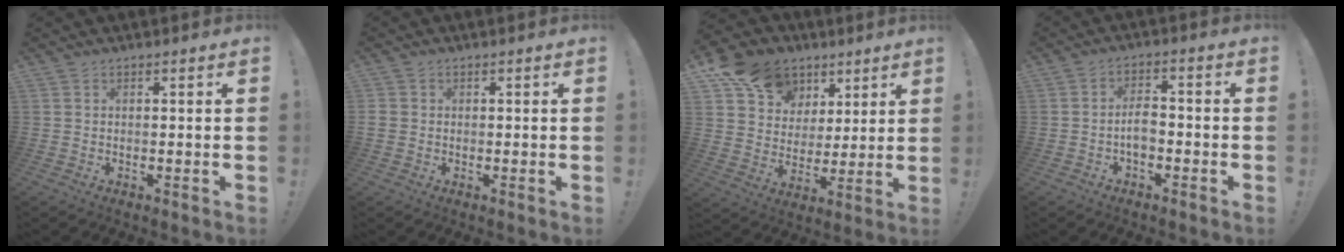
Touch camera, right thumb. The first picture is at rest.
{"total": 1.5, "force": [-0.1, 1.5, 0.2], "torque": [-0.002, 0.006, -0.001]}
{"total": 16.3, "force": [8.6, 12.7, 5.5], "torque": [-0.079, -0.039, 0.177]}
{"total": 4.9, "force": [-1.6, 2.7, 3.8], "torque": [-0.079, 0.003, -0.032]}